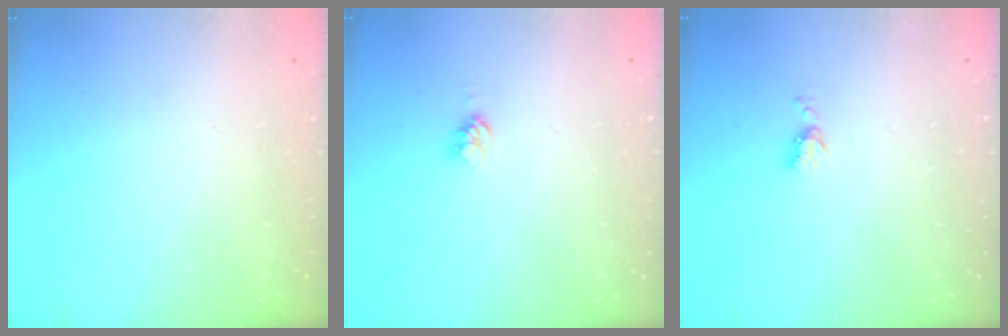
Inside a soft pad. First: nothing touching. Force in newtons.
{"total": 3.8, "press": 3.8, "slide": 0.3}
{"total": 4.8, "press": 4.8, "slide": 0.7}